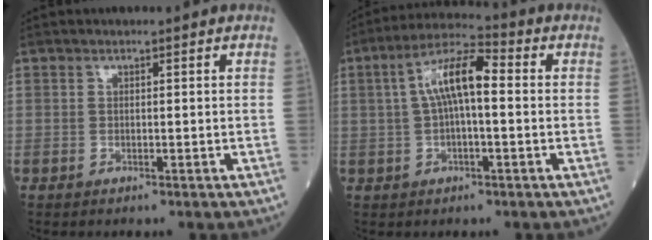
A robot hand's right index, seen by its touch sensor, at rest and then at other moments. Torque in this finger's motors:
{"motor_torque": [0.36, -0.03, 0.24, 0.09]}